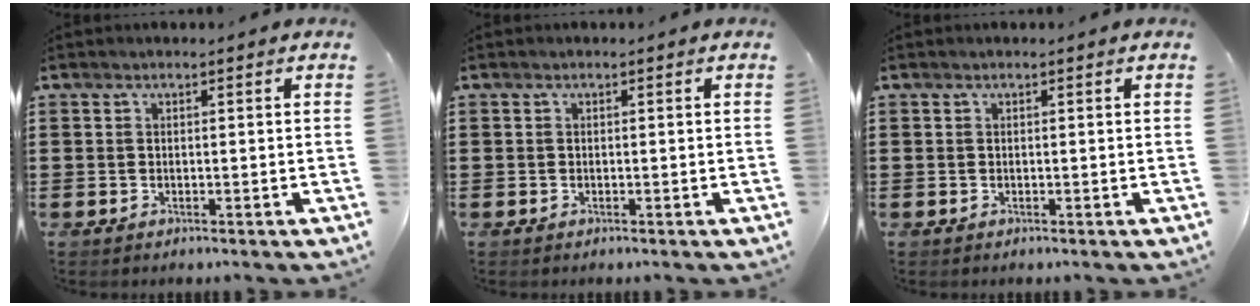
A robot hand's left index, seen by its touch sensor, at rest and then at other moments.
{"total": 0.0}
{"total": 0.0}